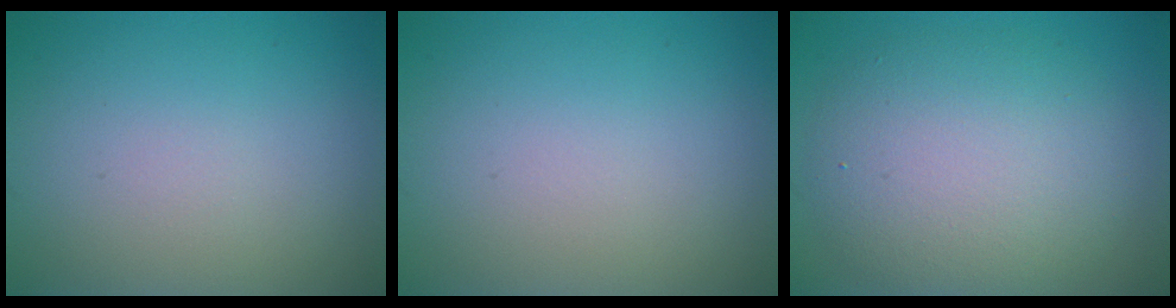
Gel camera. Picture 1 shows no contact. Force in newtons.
{"total": 0.0}
{"total": 6.8, "press": 6.8, "slide": 0.4}